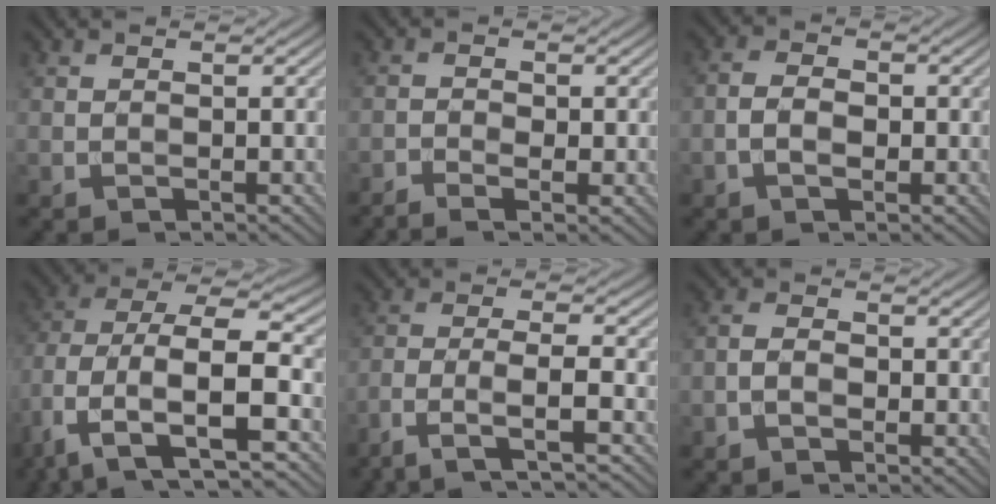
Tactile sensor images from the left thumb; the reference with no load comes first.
{"total": 2.4, "force": [-1.5, 0.8, 1.7], "torque": [-0.037, -0.002, -0.031]}
{"total": 3.0, "force": [-1.0, 1.8, 2.2], "torque": [-0.041, 0.004, -0.021]}
{"total": 13.9, "force": [-2.1, 8.1, 11.2], "torque": [-0.257, -0.013, -0.033]}
{"total": 6.3, "force": [-3.9, 1.2, 4.7], "torque": [-0.086, 0.005, -0.084]}
{"total": 2.4, "force": [-1.1, 1.5, 1.5], "torque": [-0.028, 0.005, -0.024]}